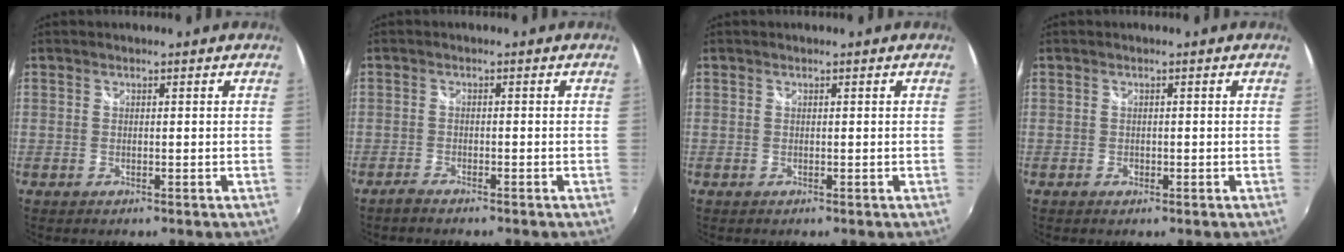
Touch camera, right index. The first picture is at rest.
{"total": 2.4, "force": [-2.2, 0.4, 1.0], "torque": [-0.031, -0.005, -0.043]}
{"total": 0.0}
{"total": 1.0, "force": [-0.5, 0.9, 0.3], "torque": [-0.005, -0.002, -0.007]}